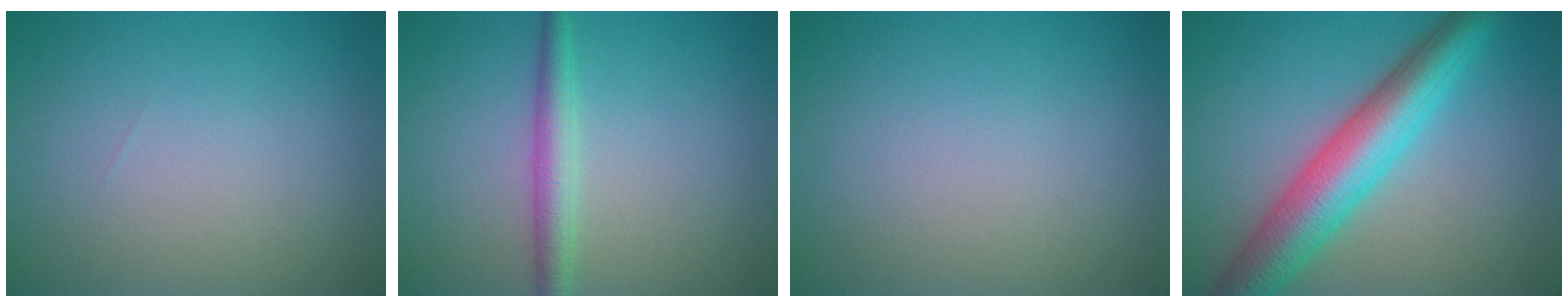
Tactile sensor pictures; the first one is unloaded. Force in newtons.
{"total": 2.7, "press": 2.7, "slide": 0.1}
{"total": 0.0}
{"total": 7.8, "press": 7.8, "slide": 0.2}